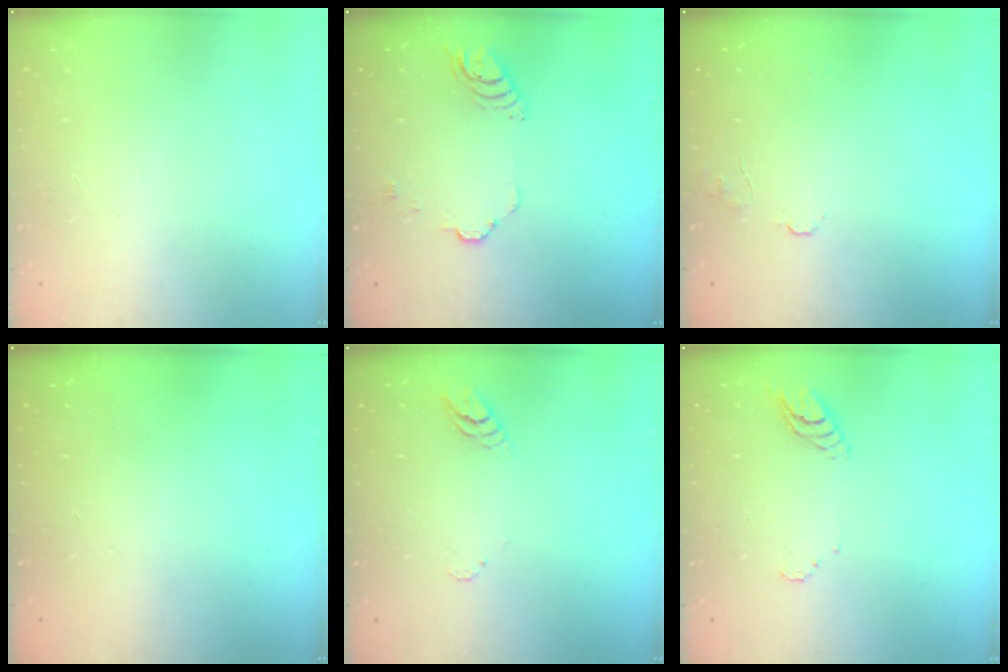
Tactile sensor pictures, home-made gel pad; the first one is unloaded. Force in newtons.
{"total": 4.2, "press": 4.2, "slide": 0.4}
{"total": 5.9, "press": 5.9, "slide": 0.6}
{"total": 0.0}
{"total": 3.4, "press": 3.4, "slide": 0.3}
{"total": 5.8, "press": 5.8, "slide": 0.3}